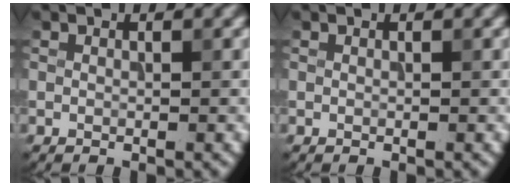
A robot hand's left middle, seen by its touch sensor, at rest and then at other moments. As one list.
[{"total": 0.0}]